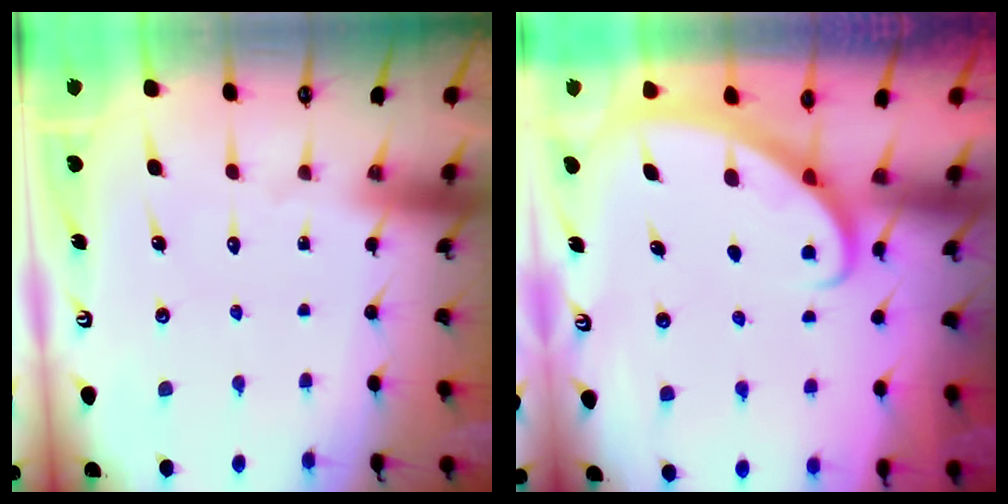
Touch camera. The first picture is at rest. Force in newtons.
{"total": 2.9, "press": 2.9, "slide": 0.2}